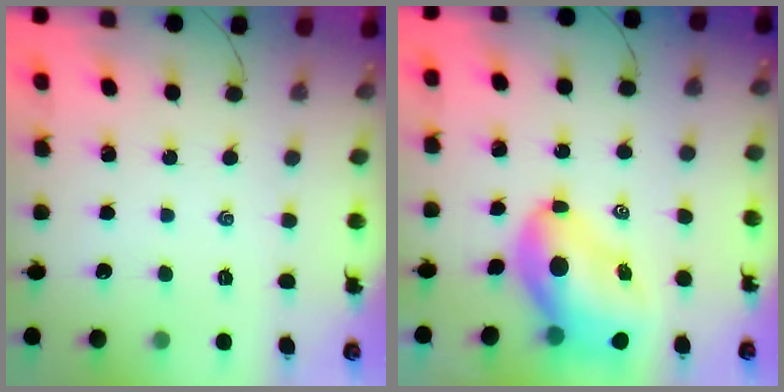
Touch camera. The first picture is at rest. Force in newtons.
{"total": 10.3, "press": 9.8, "slide": 2.9}